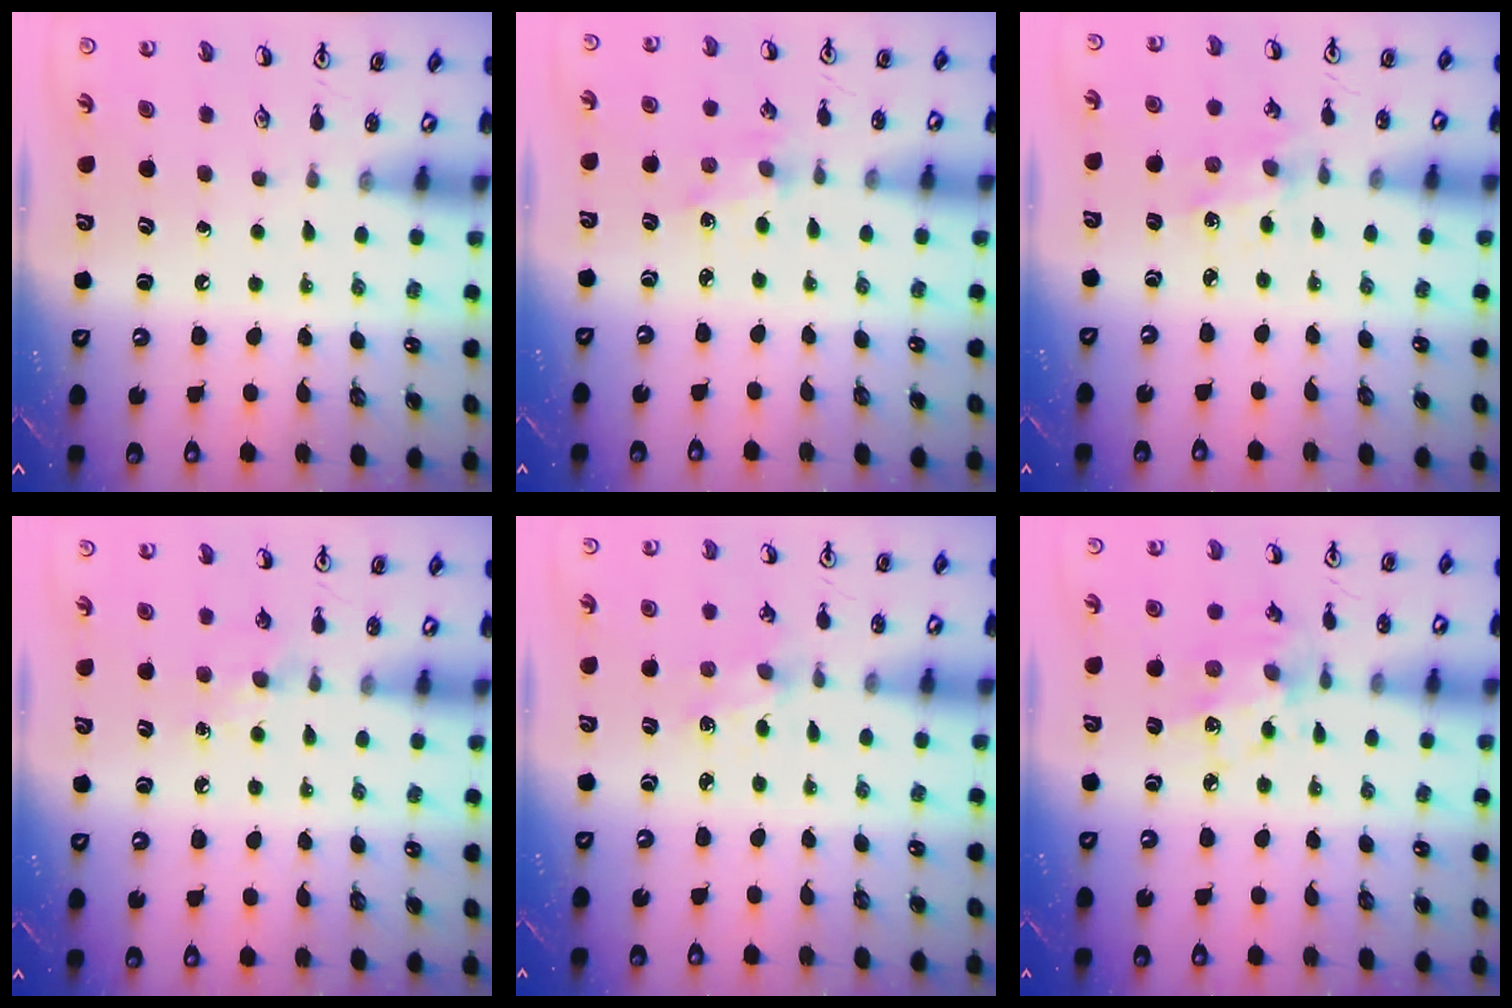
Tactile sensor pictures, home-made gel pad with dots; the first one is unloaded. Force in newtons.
{"total": 1.4, "press": 1.4, "slide": 0.3}
{"total": 1.0, "press": 1.0, "slide": 0.2}
{"total": 5.0, "press": 4.9, "slide": 0.6}
{"total": 1.2, "press": 1.2, "slide": 0.2}
{"total": 10.5, "press": 10.4, "slide": 0.7}